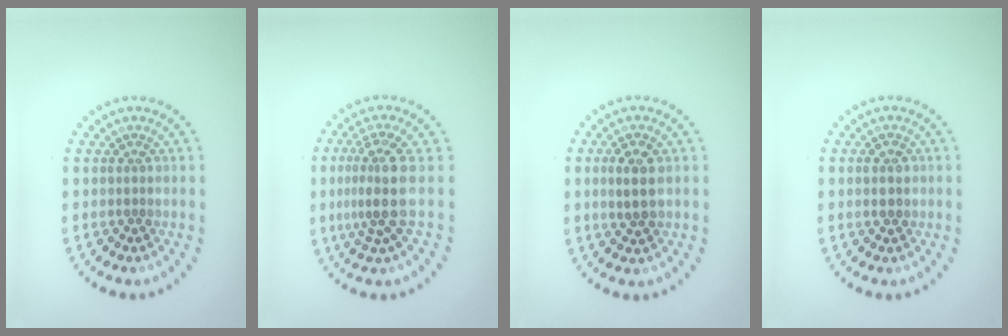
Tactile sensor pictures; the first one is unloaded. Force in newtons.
{"total": 3.9, "press": 3.0, "slide": 2.5}
{"total": 2.5, "press": 2.5, "slide": 0.4}
{"total": 1.9, "press": 1.9, "slide": 0.1}